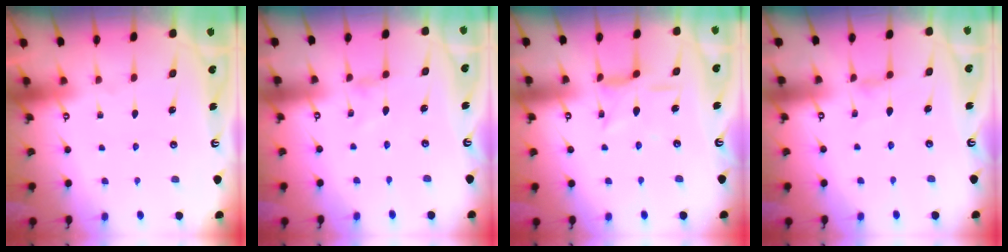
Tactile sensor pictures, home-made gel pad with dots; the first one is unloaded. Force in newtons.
{"total": 0.0}
{"total": 5.4, "press": 5.4, "slide": 0.3}
{"total": 0.9, "press": 0.8, "slide": 0.3}